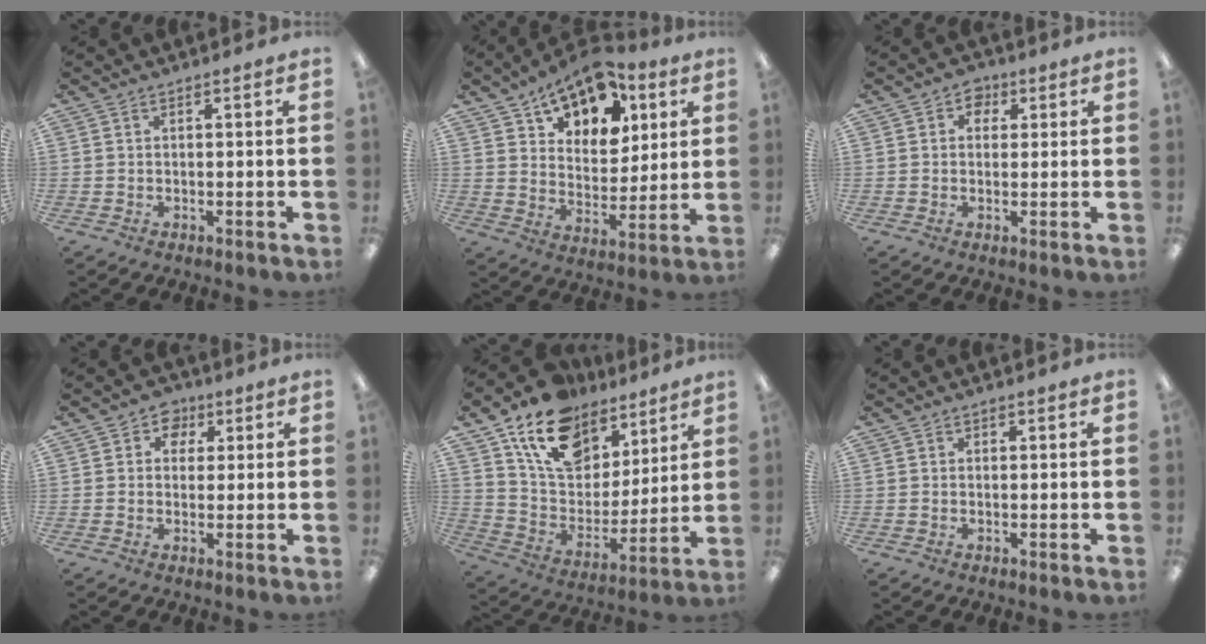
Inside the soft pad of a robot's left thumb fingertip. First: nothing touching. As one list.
[{"total": 14.9, "force": [10.8, 8.2, 6.1], "torque": [-0.098, -0.067, 0.194]}, {"total": 3.5, "force": [1.3, 2.9, 1.4], "torque": [-0.009, -0.001, 0.018]}, {"total": 4.5, "force": [1.9, 3.9, 1.3], "torque": [-0.015, -0.005, 0.030]}, {"total": 17.0, "force": [11.6, 10.4, 6.9], "torque": [-0.137, -0.058, 0.215]}, {"total": 0.6, "force": [0.1, 0.6, 0.0], "torque": [0.008, -0.001, 0.000]}]